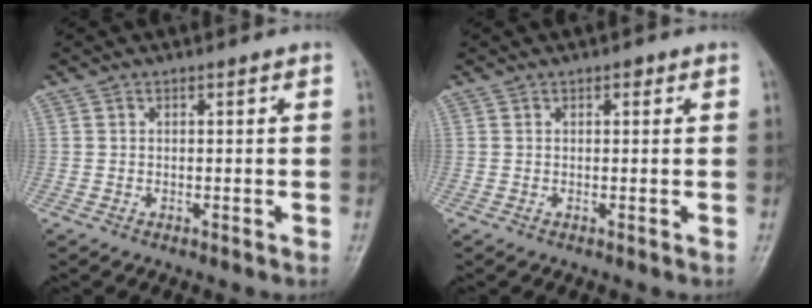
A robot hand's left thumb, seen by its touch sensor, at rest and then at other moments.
{"total": 0.9, "force": [0.5, 0.5, 0.6], "torque": [-0.004, 0.000, 0.004]}